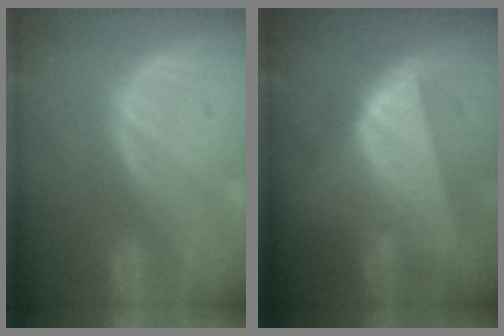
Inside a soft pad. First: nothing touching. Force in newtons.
{"total": 8.3, "press": 7.3, "slide": 3.9}